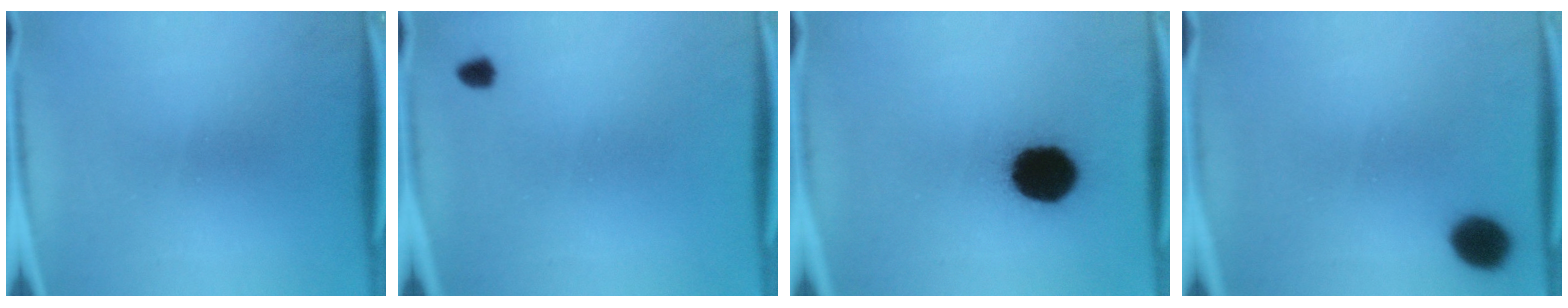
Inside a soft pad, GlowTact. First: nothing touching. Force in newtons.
{"total": 1.4}
{"total": 17.3}
{"total": 8.7}